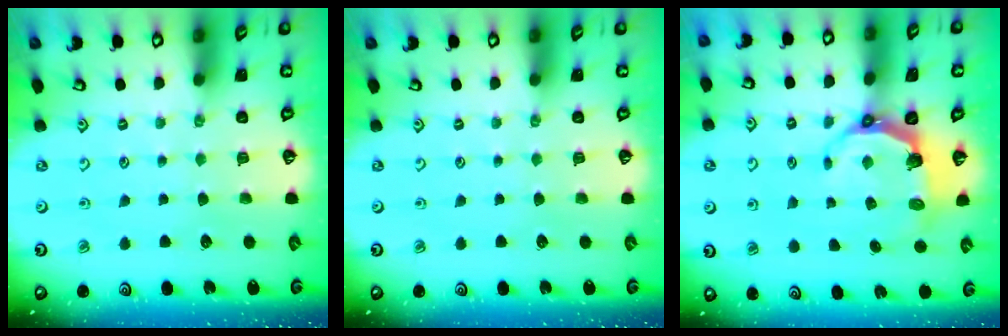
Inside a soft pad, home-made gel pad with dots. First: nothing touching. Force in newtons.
{"total": 0.0}
{"total": 6.5, "press": 5.0, "slide": 4.1}